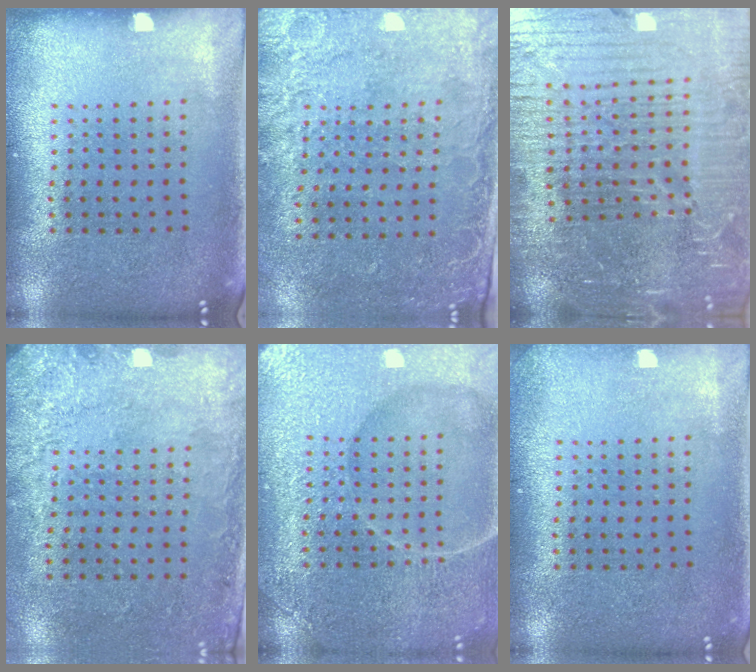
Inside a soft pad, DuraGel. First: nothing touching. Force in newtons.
{"total": 2.5, "press": 2.2, "slide": 1.3}
{"total": 7.0, "press": 6.1, "slide": 3.5}
{"total": 2.7, "press": 2.0, "slide": 1.9}
{"total": 7.1, "press": 7.0, "slide": 0.9}
{"total": 1.0, "press": 1.0, "slide": 0.1}